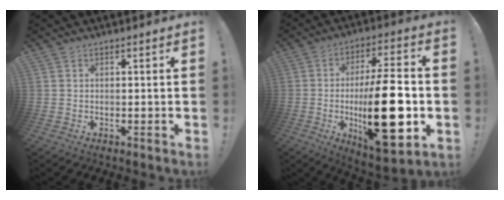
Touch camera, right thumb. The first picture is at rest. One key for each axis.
{"total": 25.8, "fx": -3.8, "fy": 9.1, "fz": 23.9, "tx": -0.394, "ty": -0.003, "tz": -0.052}